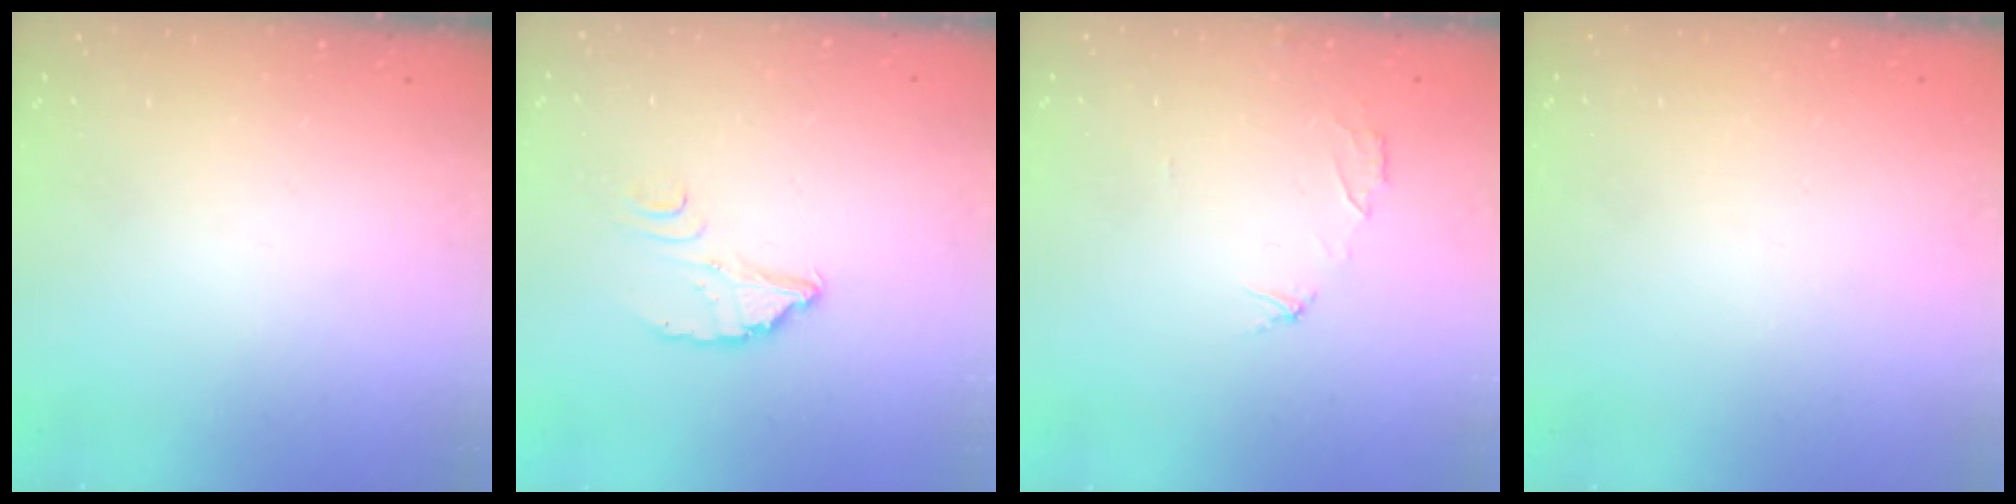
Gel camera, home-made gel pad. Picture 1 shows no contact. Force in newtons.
{"total": 3.6, "press": 3.6, "slide": 0.3}
{"total": 2.1, "press": 2.1, "slide": 0.1}
{"total": 2.3, "press": 2.3, "slide": 0.1}